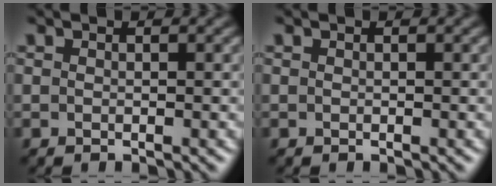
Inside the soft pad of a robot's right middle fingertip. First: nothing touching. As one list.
[{"total": 0.0}]